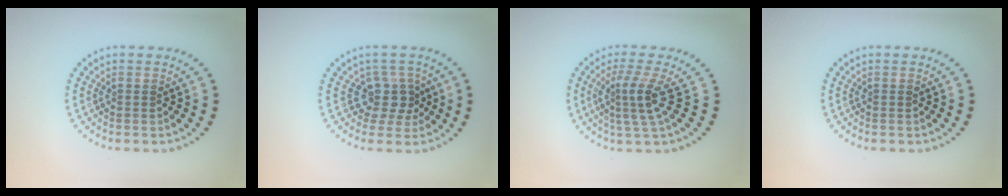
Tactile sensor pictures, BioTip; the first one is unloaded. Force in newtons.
{"total": 2.7, "press": 2.0, "slide": 1.8}
{"total": 3.3, "press": 2.4, "slide": 2.2}
{"total": 0.0}